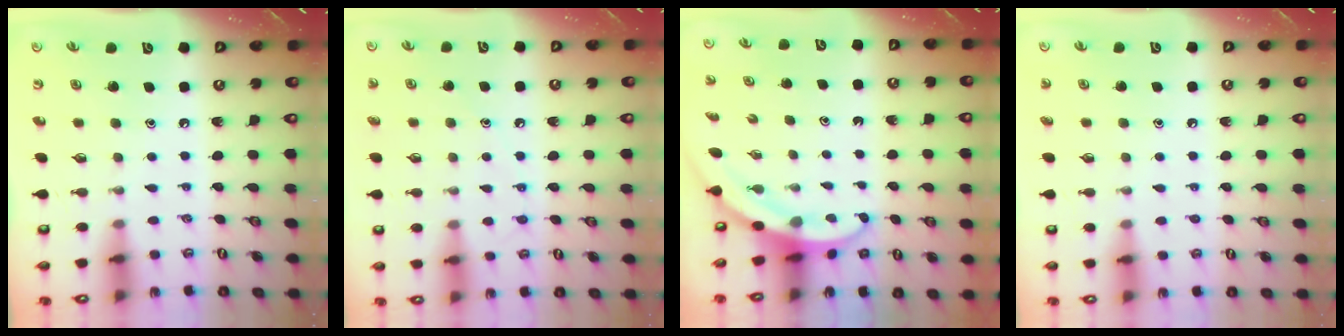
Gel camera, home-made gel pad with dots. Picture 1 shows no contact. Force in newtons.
{"total": 6.7, "press": 6.7, "slide": 0.6}
{"total": 3.2, "press": 3.2, "slide": 0.1}
{"total": 1.7, "press": 1.7, "slide": 0.2}